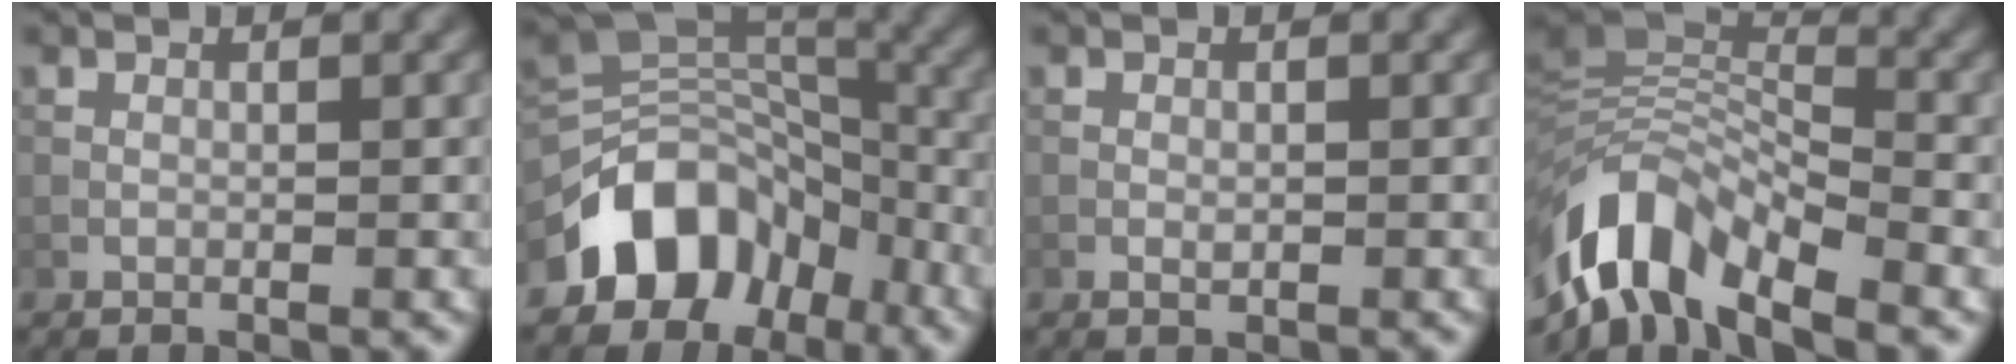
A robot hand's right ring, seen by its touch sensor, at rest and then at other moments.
{"total": 9.3, "force": [-5.5, 6.1, 4.4], "torque": [-0.056, 0.009, -0.112]}
{"total": 0.7, "force": [-0.2, 0.4, 0.5], "torque": [-0.007, 0.000, -0.003]}
{"total": 9.9, "force": [-6.3, 3.8, 6.6], "torque": [-0.112, 0.007, -0.130]}